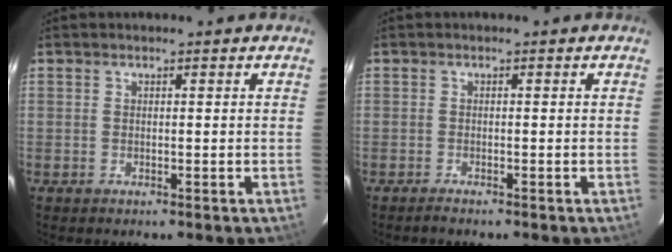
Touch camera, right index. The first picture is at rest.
{"total": 1.5, "force": [-1.3, 0.0, 0.7], "torque": [-0.013, -0.002, -0.018]}